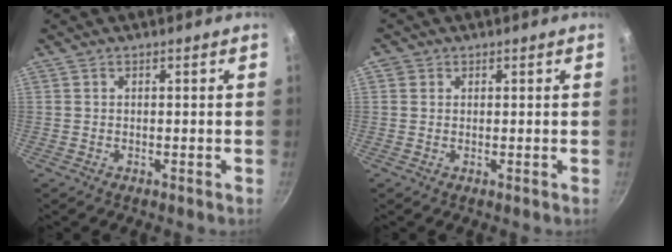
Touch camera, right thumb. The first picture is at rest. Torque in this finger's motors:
{"motor_torque": [0.00, 0.36, 0.72, 0.57, -0.02]}